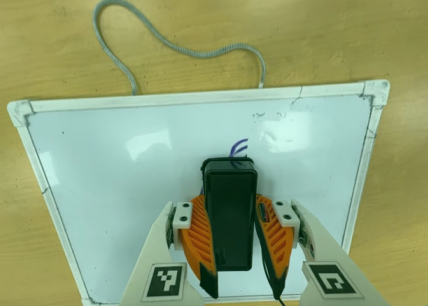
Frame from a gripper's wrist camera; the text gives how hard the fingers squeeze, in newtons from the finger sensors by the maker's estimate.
{"total": 15.6, "left": 16.1, "right": 15.0}